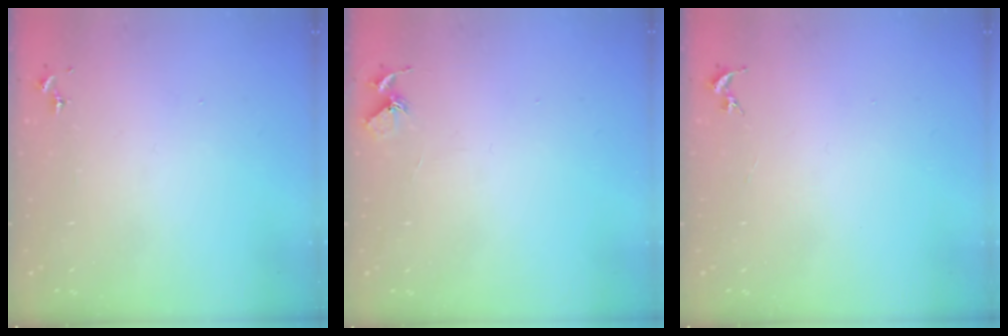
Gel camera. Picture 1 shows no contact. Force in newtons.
{"total": 5.1, "press": 5.1, "slide": 0.5}
{"total": 0.0}